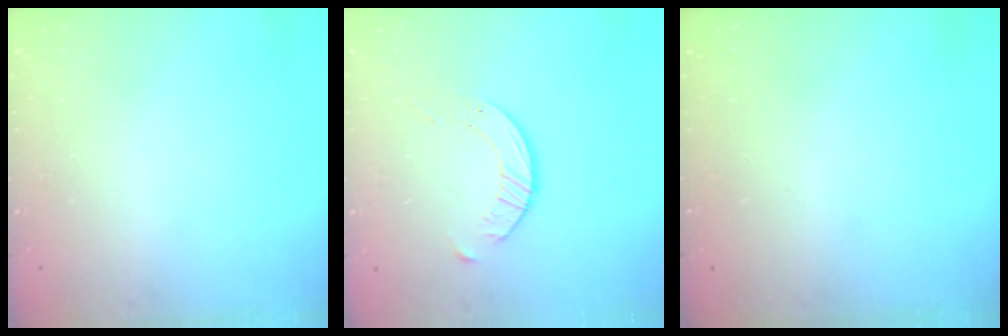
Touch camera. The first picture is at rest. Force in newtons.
{"total": 3.5, "press": 3.4, "slide": 0.4}
{"total": 0.0}